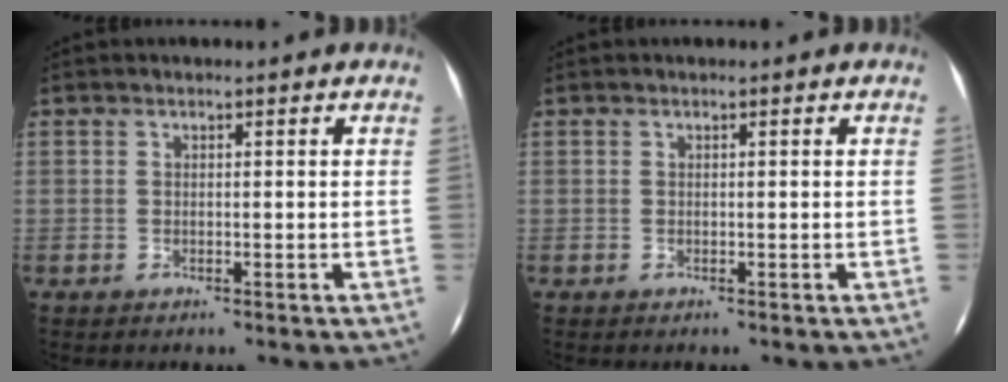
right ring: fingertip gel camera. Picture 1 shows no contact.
{"total": 0.0}